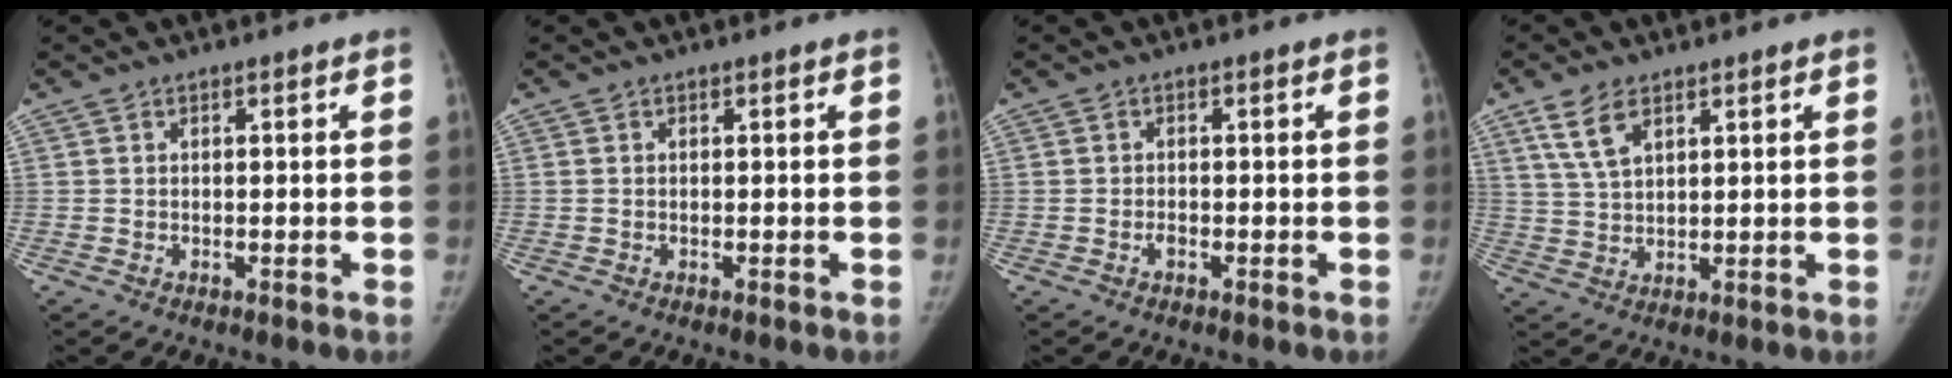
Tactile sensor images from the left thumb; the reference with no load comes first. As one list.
[{"total": 0.0}, {"total": 0.9, "force": [-0.7, 0.6, 0.3], "torque": [0.000, 0.000, -0.012]}, {"total": 6.6, "force": [3.7, 3.2, 4.4], "torque": [-0.082, -0.010, 0.079]}]